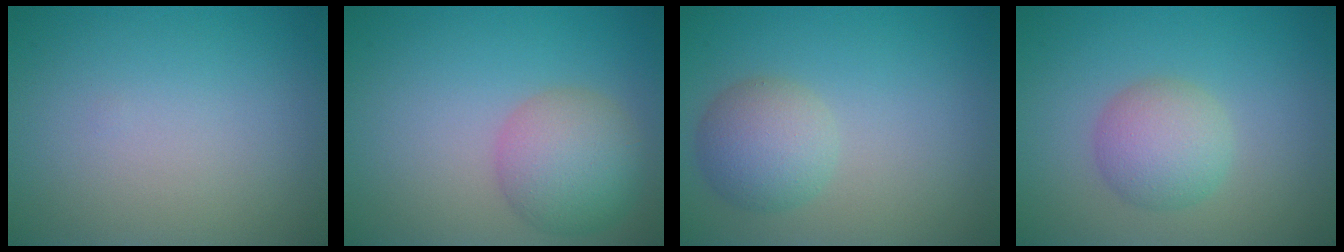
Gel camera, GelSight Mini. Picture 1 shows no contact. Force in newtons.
{"total": 5.0, "press": 5.0, "slide": 0.2}
{"total": 2.8, "press": 2.8, "slide": 0.3}
{"total": 3.5, "press": 3.5, "slide": 0.1}